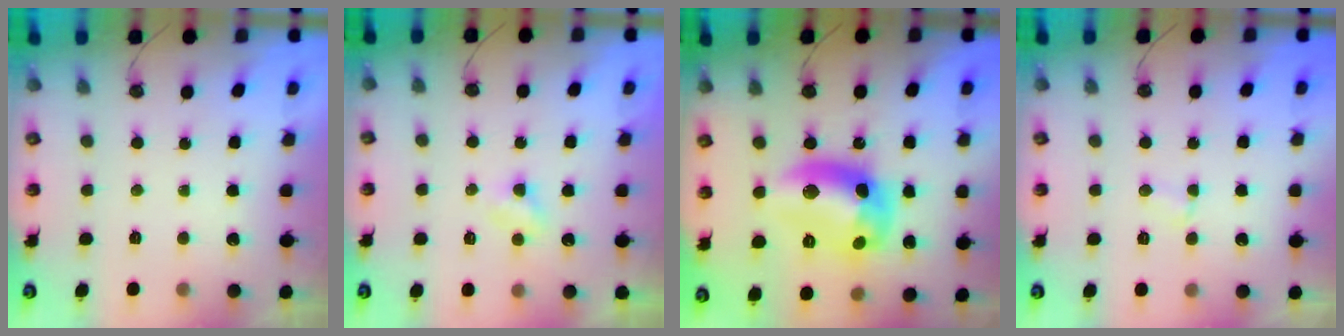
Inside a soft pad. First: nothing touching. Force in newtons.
{"total": 3.0, "press": 3.0, "slide": 0.3}
{"total": 16.6, "press": 16.6, "slide": 1.0}
{"total": 2.8, "press": 2.8, "slide": 0.3}